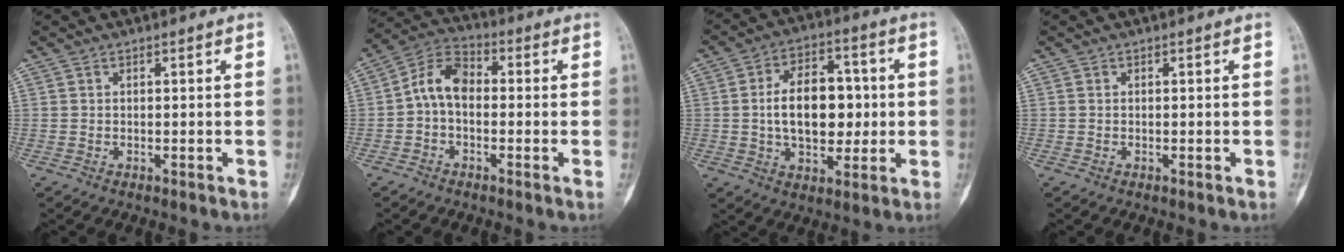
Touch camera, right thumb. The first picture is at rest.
{"total": 6.6, "force": [-0.3, 4.9, 4.4], "torque": [-0.075, 0.030, -0.024]}
{"total": 14.0, "force": [0.3, 8.7, 11.0], "torque": [-0.144, 0.015, 0.007]}
{"total": 0.0}